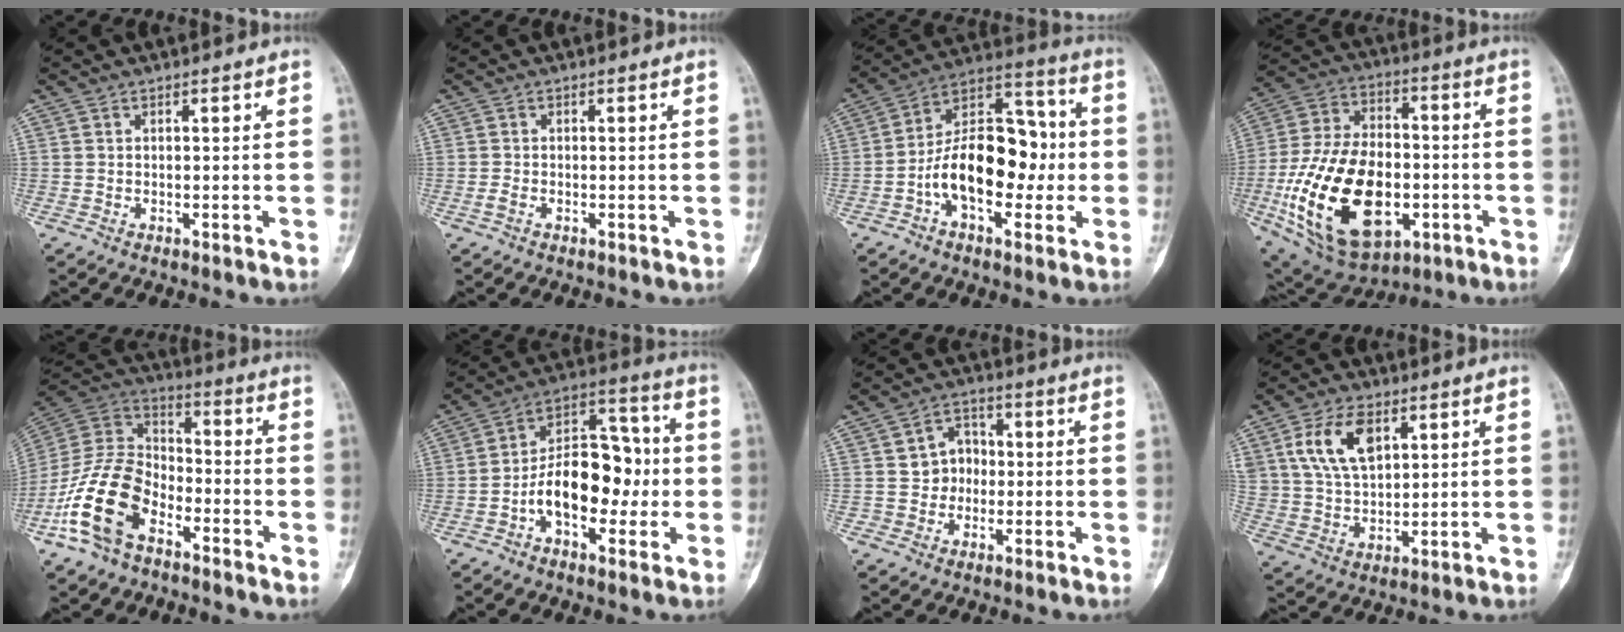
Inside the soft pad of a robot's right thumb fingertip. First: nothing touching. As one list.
[{"total": 0.9, "force": [-0.5, 0.4, 0.6], "torque": [-0.018, -0.001, -0.011]}, {"total": 17.7, "force": [-2.9, 10.5, 14.0], "torque": [-0.203, 0.050, -0.055]}, {"total": 27.2, "force": [-6.5, 16.6, 20.6], "torque": [-0.370, 0.014, -0.090]}, {"total": 17.0, "force": [-8.6, 10.1, 10.7], "torque": [-0.205, 0.063, -0.173]}, {"total": 15.7, "force": [-2.9, 9.5, 12.1], "torque": [-0.167, 0.051, -0.053]}, {"total": 6.3, "force": [-0.6, 5.9, 2.2], "torque": [0.006, 0.019, -0.018]}, {"total": 10.8, "force": [4.5, 6.3, 7.6], "torque": [-0.132, -0.010, 0.092]}]